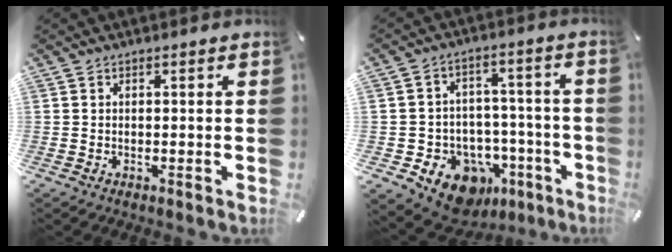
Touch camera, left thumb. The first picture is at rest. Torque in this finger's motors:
{"motor_torque": [-0.26, 1.22, 0.30, 0.04, 0.11]}